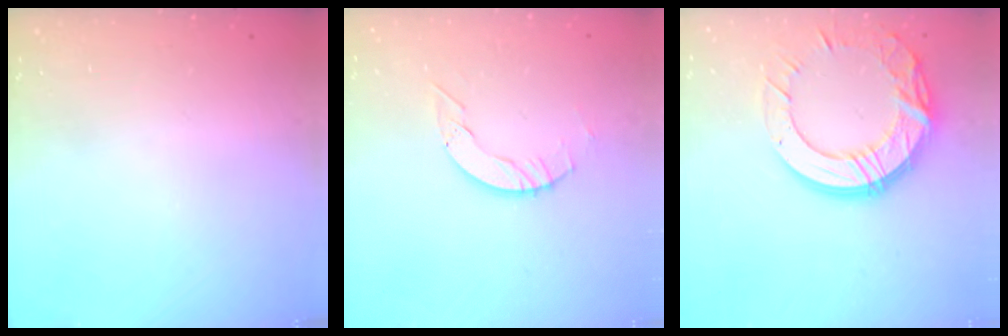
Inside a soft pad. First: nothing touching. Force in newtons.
{"total": 5.5, "press": 5.5, "slide": 0.2}
{"total": 18.4, "press": 18.3, "slide": 1.1}